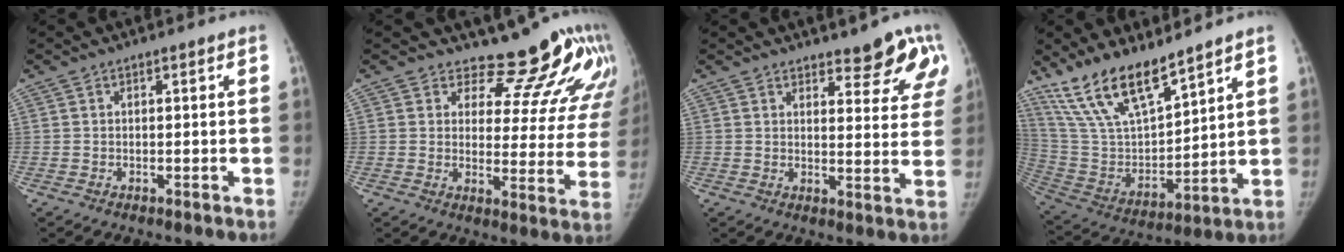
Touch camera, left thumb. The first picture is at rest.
{"total": 14.8, "force": [13.5, 4.5, 4.0], "torque": [0.000, -0.133, 0.151]}
{"total": 10.4, "force": [7.8, 3.6, 5.7], "torque": [-0.029, -0.048, 0.083]}
{"total": 16.9, "force": [12.9, 5.2, 9.5], "torque": [-0.153, -0.061, 0.260]}